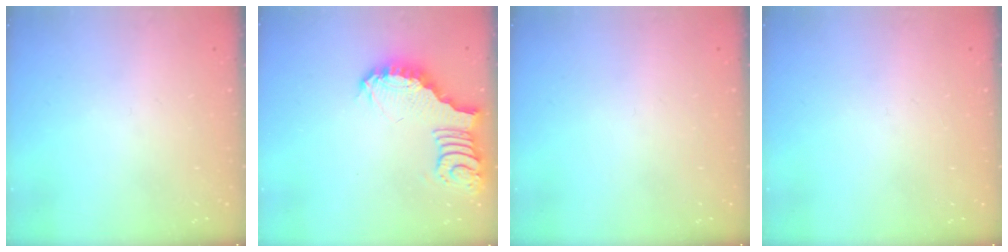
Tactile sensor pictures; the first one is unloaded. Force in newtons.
{"total": 3.6, "press": 3.6, "slide": 0.6}
{"total": 0.0}
{"total": 0.0}